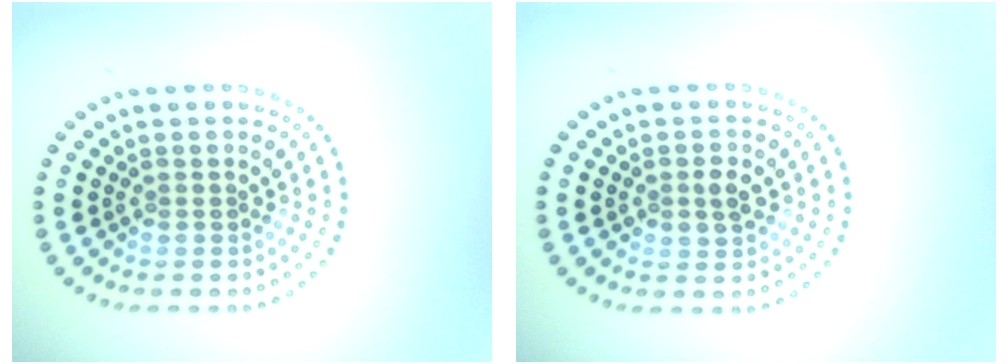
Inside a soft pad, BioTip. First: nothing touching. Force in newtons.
{"total": 1.9, "press": 1.9, "slide": 0.0}